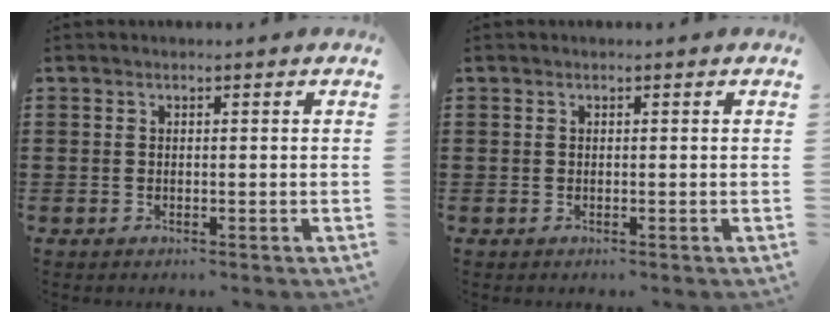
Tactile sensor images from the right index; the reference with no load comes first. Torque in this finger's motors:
{"motor_torque": [-0.65, 0.76, -0.79, -0.21]}